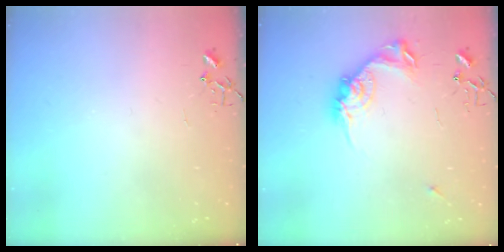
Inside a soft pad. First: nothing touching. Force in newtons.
{"total": 14.1, "press": 14.1, "slide": 0.3}